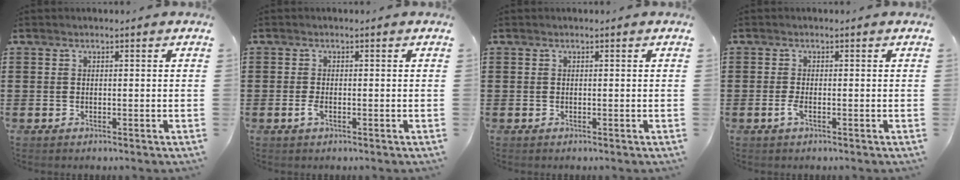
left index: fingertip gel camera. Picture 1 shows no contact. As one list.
[{"total": 1.6, "force": [-0.6, 0.5, 1.4], "torque": [-0.042, -0.008, -0.014]}, {"total": 0.0}, {"total": 1.7, "force": [-0.6, 0.2, 1.5], "torque": [-0.043, -0.006, -0.016]}]